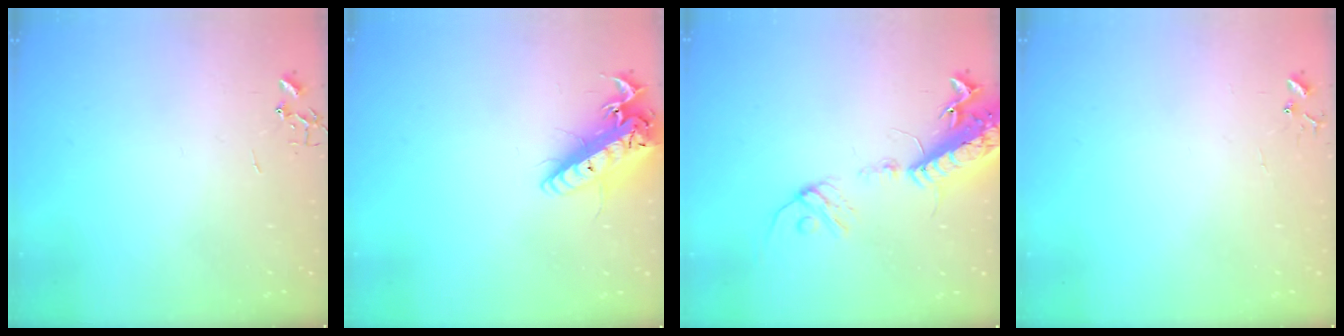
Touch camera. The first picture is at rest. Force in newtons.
{"total": 19.7, "press": 19.5, "slide": 2.7}
{"total": 17.4, "press": 16.9, "slide": 4.1}
{"total": 5.6, "press": 5.6, "slide": 0.4}